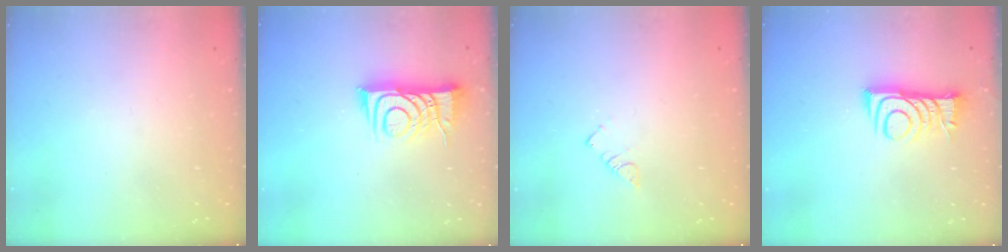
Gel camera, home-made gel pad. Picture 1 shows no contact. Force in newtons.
{"total": 9.8, "press": 9.8, "slide": 1.2}
{"total": 3.4, "press": 3.4, "slide": 0.5}
{"total": 9.0, "press": 9.0, "slide": 0.1}